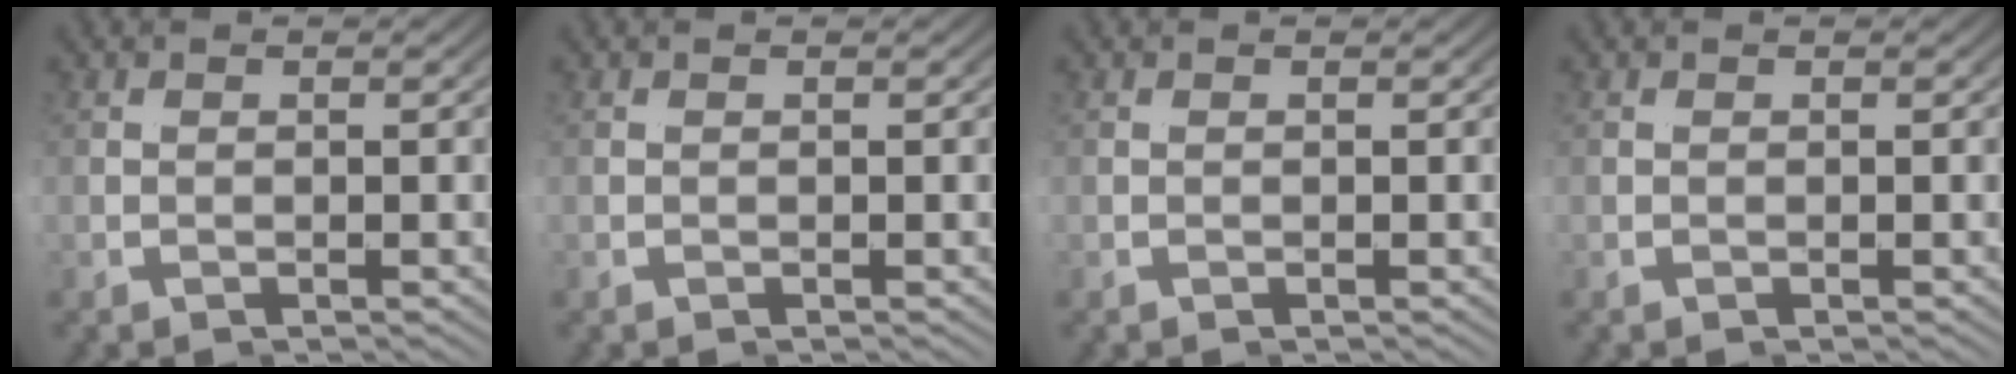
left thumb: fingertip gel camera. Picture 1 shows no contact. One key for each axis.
{"total": 0.0}
{"total": 0.0}
{"total": 0.0}